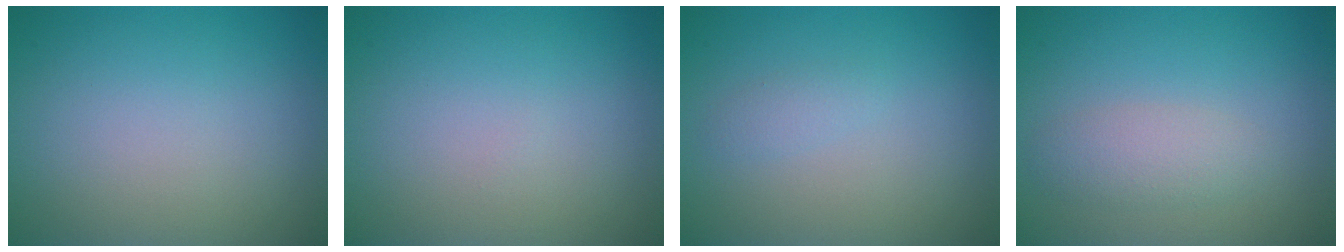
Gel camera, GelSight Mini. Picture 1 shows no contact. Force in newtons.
{"total": 0.0}
{"total": 0.8, "press": 0.8, "slide": 0.1}
{"total": 2.3, "press": 2.3, "slide": 0.1}